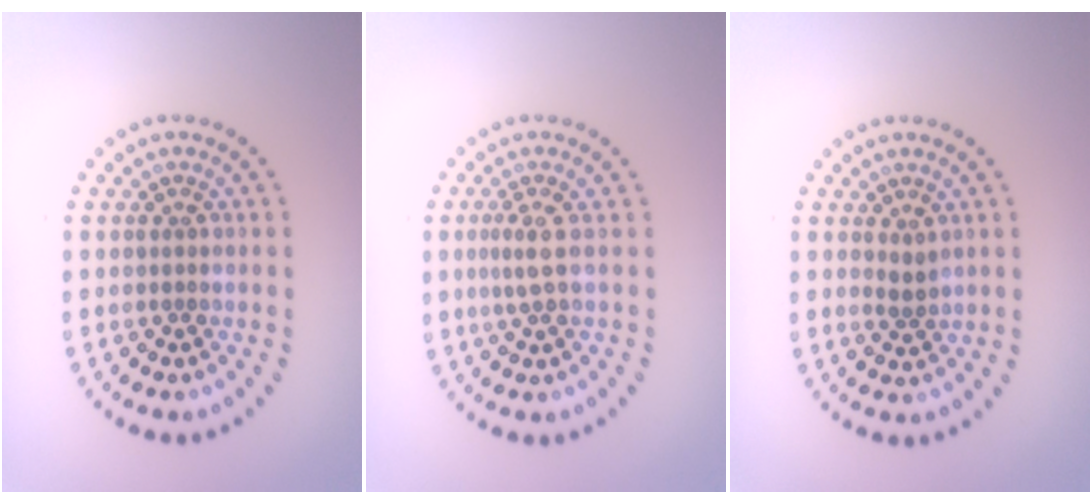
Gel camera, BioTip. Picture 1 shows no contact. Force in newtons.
{"total": 1.7, "press": 1.3, "slide": 1.1}
{"total": 1.2, "press": 0.8, "slide": 0.8}